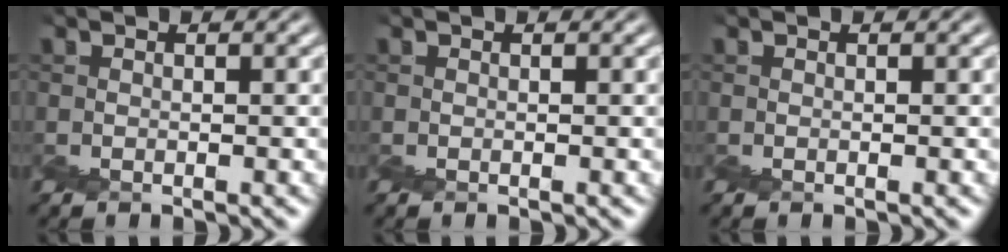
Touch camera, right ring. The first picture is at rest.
{"total": 0.0}
{"total": 0.0}